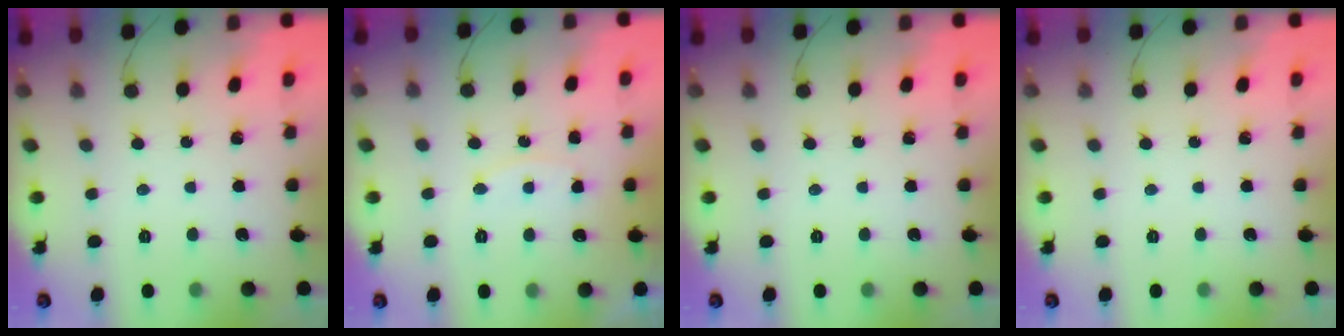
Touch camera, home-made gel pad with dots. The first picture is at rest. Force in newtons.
{"total": 8.4, "press": 8.4, "slide": 0.4}
{"total": 0.0}
{"total": 0.0}